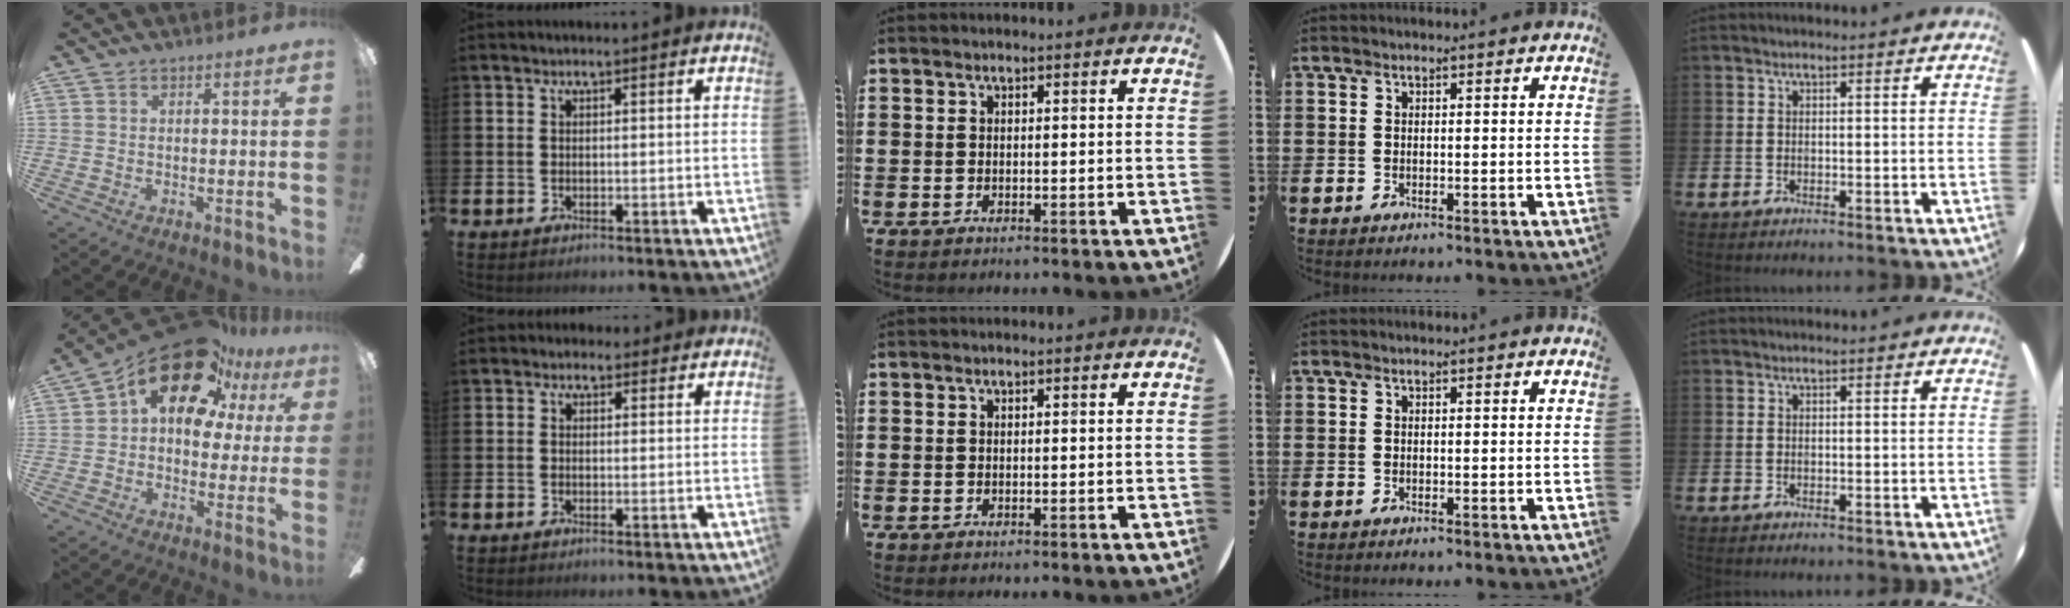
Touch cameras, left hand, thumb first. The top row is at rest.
{"thumb": {"total": 17.2, "force": [10.6, 8.8, 10.3], "torque": [-0.170, -0.067, 0.182]}, "index": {"total": 1.0, "force": [0.5, 0.9, 0.1], "torque": [0.001, 0.007, 0.007]}}